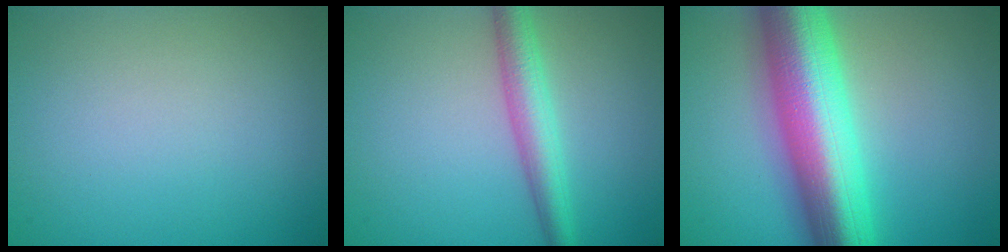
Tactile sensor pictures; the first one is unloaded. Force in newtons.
{"total": 3.8, "press": 3.8, "slide": 0.1}
{"total": 13.1, "press": 13.1, "slide": 0.1}